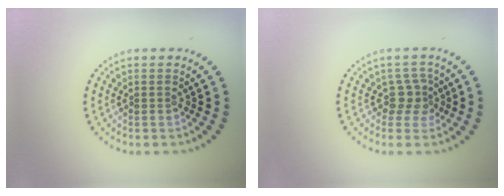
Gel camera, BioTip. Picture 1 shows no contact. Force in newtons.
{"total": 2.2, "press": 1.7, "slide": 1.5}